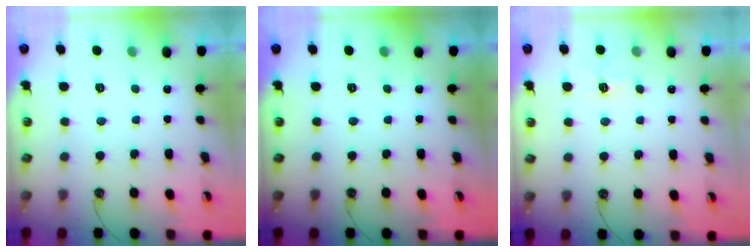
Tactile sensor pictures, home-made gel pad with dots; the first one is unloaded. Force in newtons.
{"total": 0.0}
{"total": 4.5, "press": 4.5, "slide": 0.6}